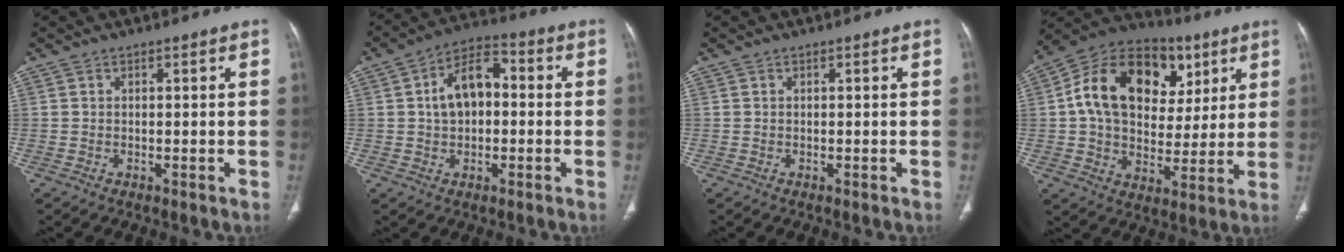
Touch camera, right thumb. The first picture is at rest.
{"total": 8.5, "force": [0.4, 5.1, 6.7], "torque": [-0.110, 0.028, -0.003]}
{"total": 0.0}
{"total": 22.7, "force": [6.6, 16.0, 14.6], "torque": [-0.215, 0.015, 0.104]}